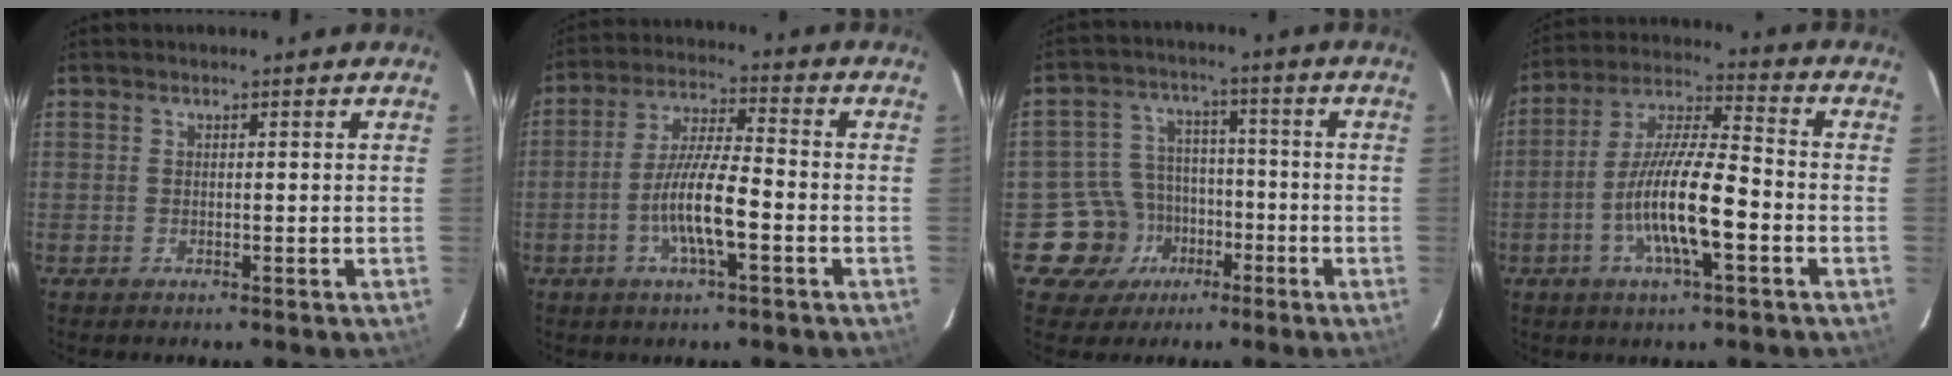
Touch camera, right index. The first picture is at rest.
{"total": 9.6, "force": [-3.4, 1.5, 8.9], "torque": [-0.176, 0.000, -0.064]}
{"total": 9.7, "force": [-4.8, 8.4, 0.6], "torque": [-0.037, 0.030, -0.069]}
{"total": 13.7, "force": [-4.6, 2.5, 12.6], "torque": [-0.248, -0.002, -0.090]}